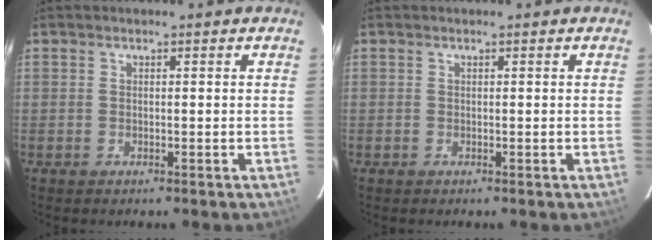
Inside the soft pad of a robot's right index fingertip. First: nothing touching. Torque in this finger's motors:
{"motor_torque": [0.15, -0.01, 0.04, 0.01]}